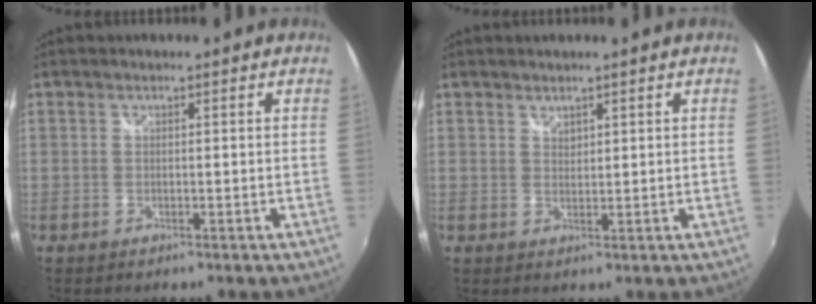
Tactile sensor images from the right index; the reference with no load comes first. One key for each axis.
{"total": 0.8, "fx": 0.8, "fy": 0.2, "fz": 0.1, "tx": -0.002, "ty": 0.000, "tz": 0.015}